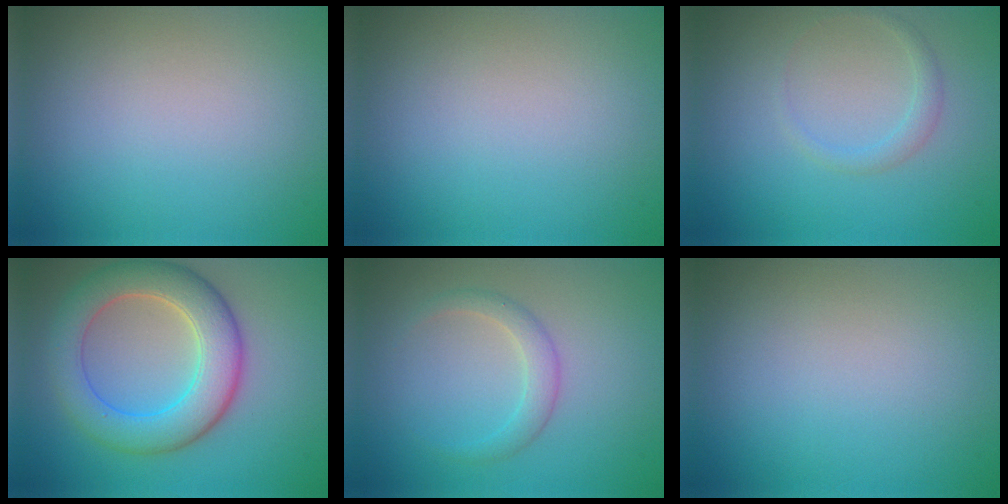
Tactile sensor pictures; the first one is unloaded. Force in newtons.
{"total": 0.0}
{"total": 1.2, "press": 1.2, "slide": 0.0}
{"total": 6.9, "press": 6.9, "slide": 0.1}
{"total": 1.9, "press": 1.9, "slide": 0.1}
{"total": 0.0}